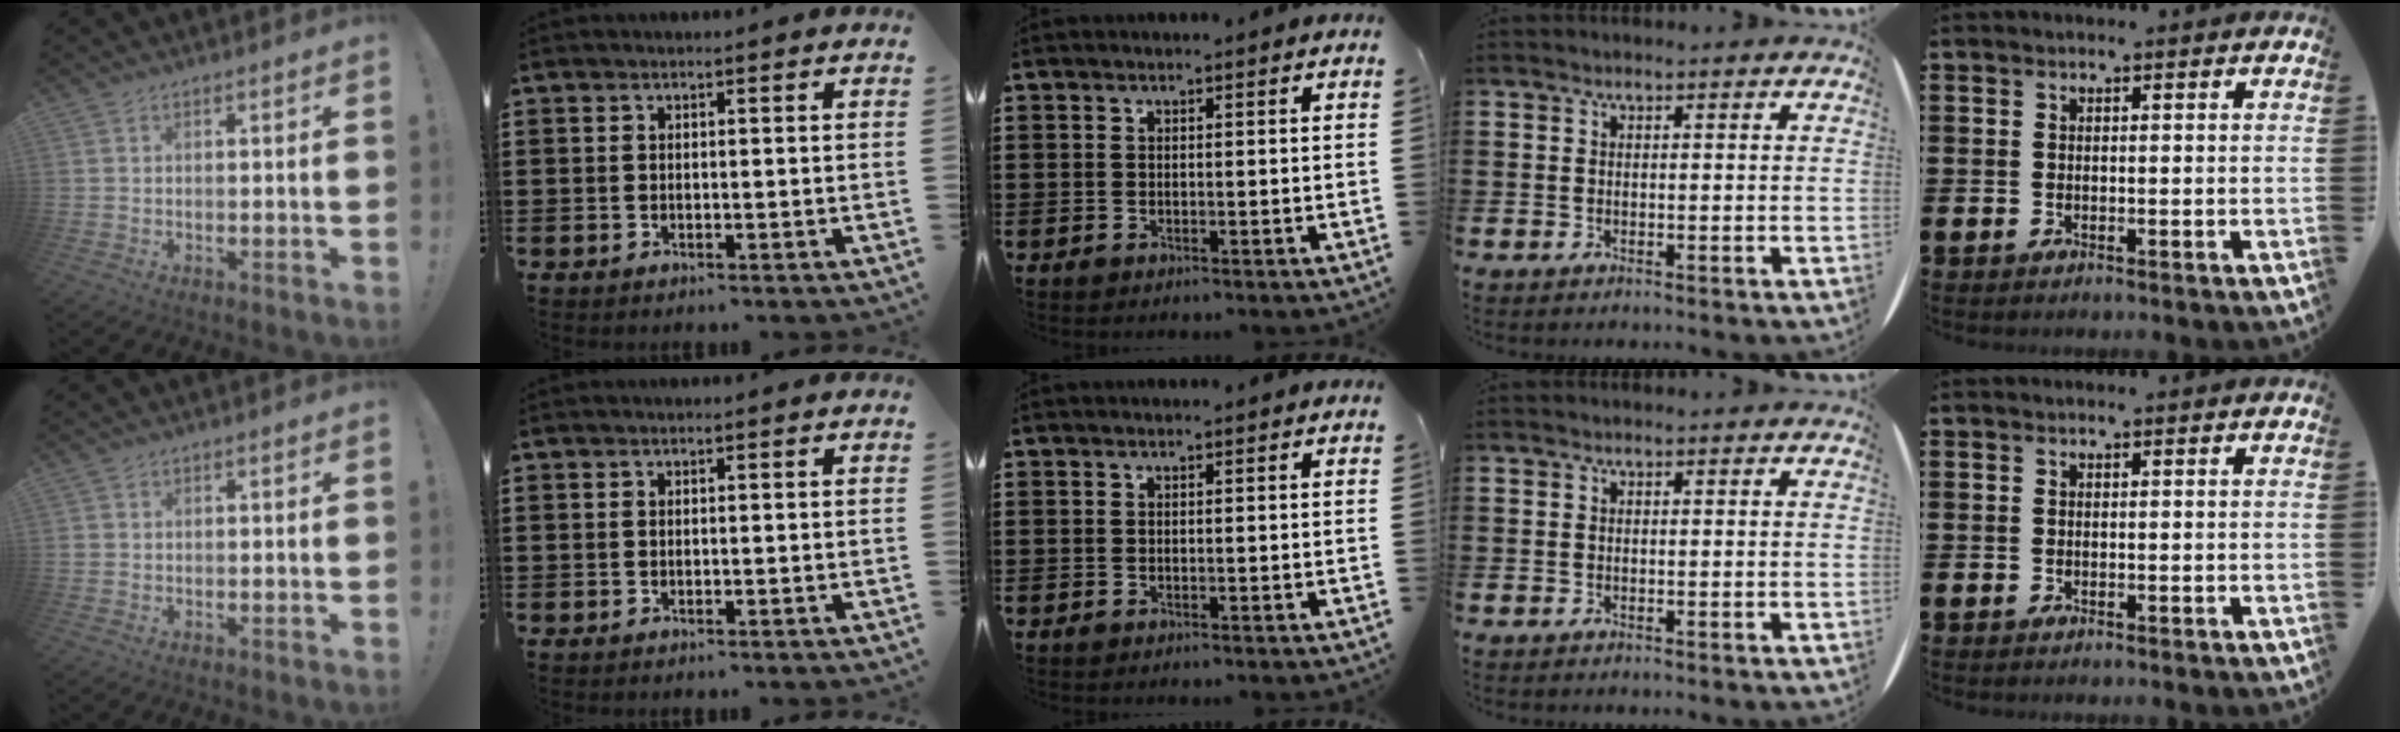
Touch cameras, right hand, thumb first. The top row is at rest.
{"thumb": {"total": 0.6, "force": [0.0, 0.6, 0.1], "torque": [-0.007, 0.004, 0.001]}}